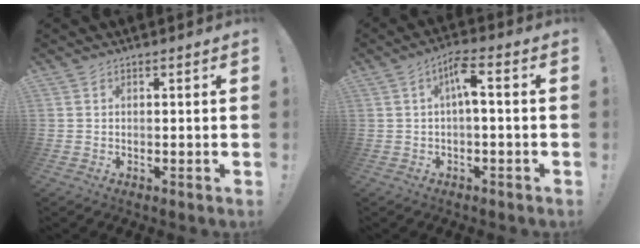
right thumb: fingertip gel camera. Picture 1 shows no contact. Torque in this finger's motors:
{"motor_torque": [0.09, 0.10, 0.24, 0.22, 0.17]}